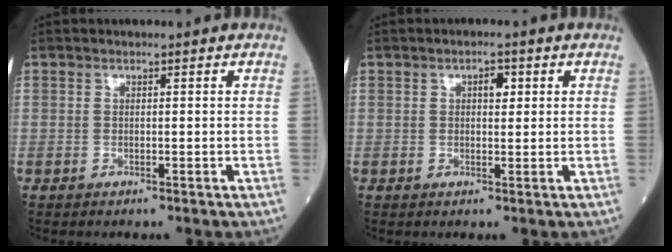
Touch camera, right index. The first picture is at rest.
{"total": 2.1, "force": [0.7, 1.0, 1.7], "torque": [-0.024, 0.004, 0.010]}